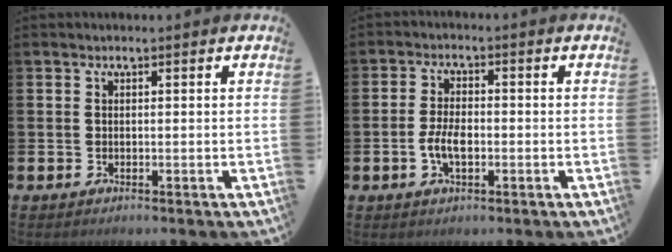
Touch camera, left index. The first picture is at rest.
{"total": 3.9, "force": [-0.8, 2.0, 3.3], "torque": [-0.062, 0.002, -0.018]}